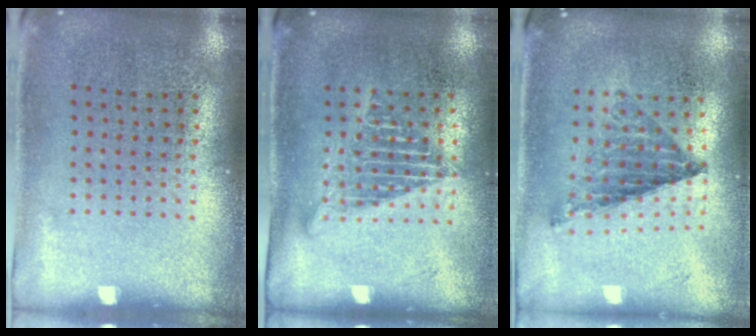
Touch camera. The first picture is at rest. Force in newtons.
{"total": 1.5, "press": 1.3, "slide": 0.8}
{"total": 0.8, "press": 0.8, "slide": 0.1}